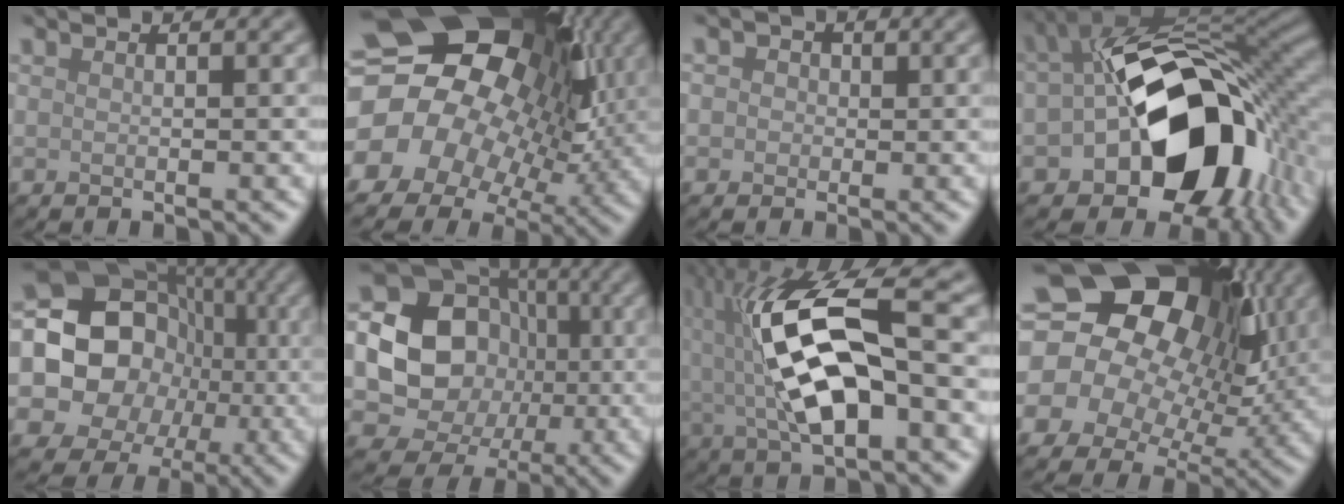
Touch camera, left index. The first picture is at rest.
{"total": 21.1, "force": [2.3, 17.4, 11.8], "torque": [-0.207, 0.019, 0.002]}
{"total": 2.8, "force": [1.0, 2.4, 1.2], "torque": [0.002, 0.015, -0.010]}
{"total": 16.0, "force": [-3.1, 10.3, 11.9], "torque": [-0.168, -0.015, -0.052]}
{"total": 17.1, "force": [-0.8, 15.3, 7.7], "torque": [-0.147, 0.021, -0.052]}
{"total": 13.4, "force": [0.0, 11.7, 6.6], "torque": [-0.099, 0.004, -0.027]}
{"total": 11.9, "force": [1.3, 4.3, 11.1], "torque": [-0.196, 0.015, 0.018]}
{"total": 20.7, "force": [5.2, 15.8, 12.3], "torque": [-0.213, 0.028, 0.066]}